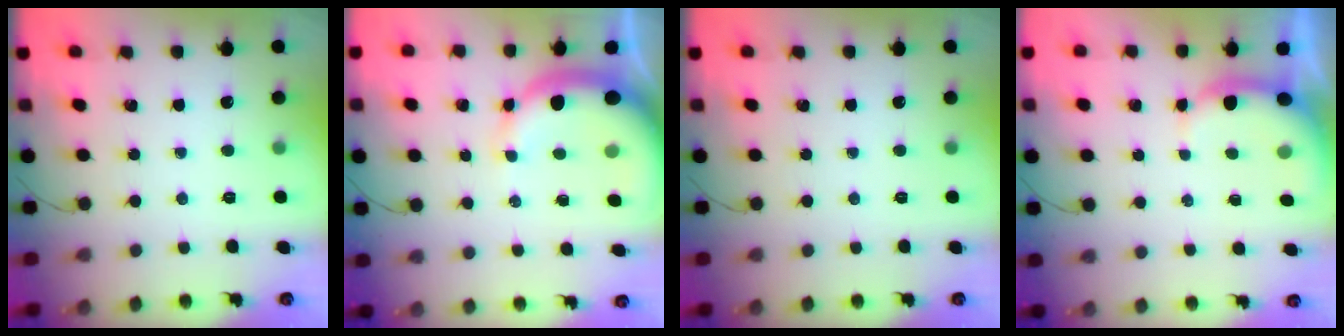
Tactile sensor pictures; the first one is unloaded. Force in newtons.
{"total": 11.8, "press": 11.5, "slide": 2.7}
{"total": 0.0}
{"total": 6.0, "press": 6.0, "slide": 0.3}